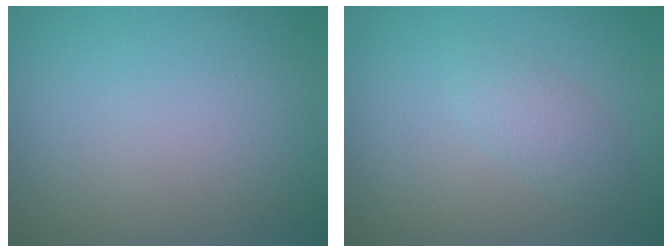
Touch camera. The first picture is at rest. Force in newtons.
{"total": 1.8, "press": 1.8, "slide": 0.1}